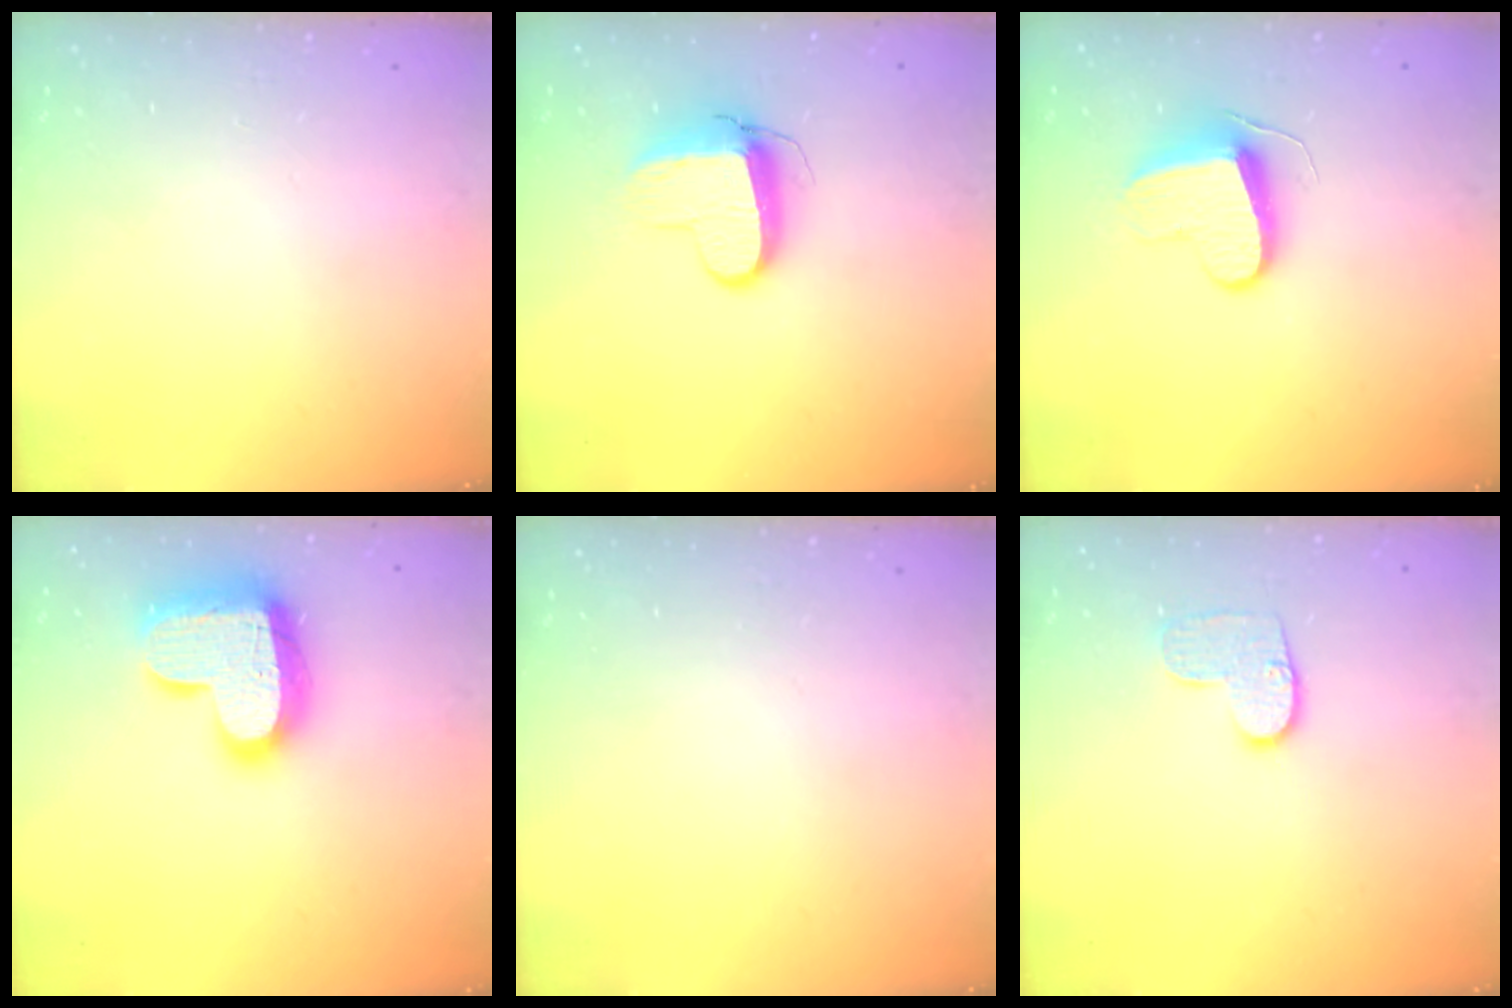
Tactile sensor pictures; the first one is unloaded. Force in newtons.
{"total": 8.9, "press": 8.8, "slide": 1.0}
{"total": 9.0, "press": 9.0, "slide": 0.1}
{"total": 19.8, "press": 19.8, "slide": 1.5}
{"total": 0.0}
{"total": 8.4, "press": 8.4, "slide": 0.3}